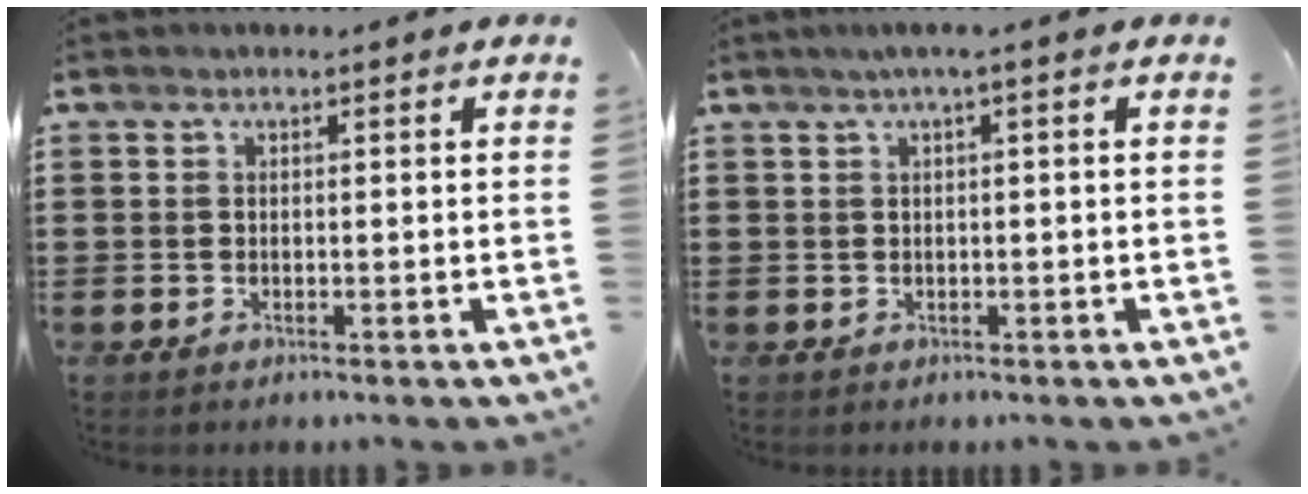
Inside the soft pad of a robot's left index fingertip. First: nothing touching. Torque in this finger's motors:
{"motor_torque": [0.65, 0.53, 0.26, 0.09]}